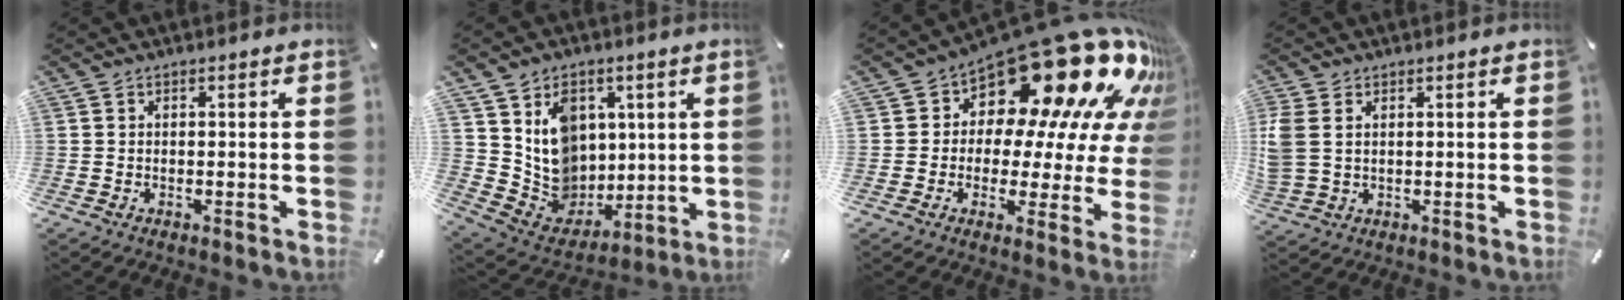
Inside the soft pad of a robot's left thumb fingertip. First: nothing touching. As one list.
[{"total": 13.7, "force": [3.0, 12.4, 5.1], "torque": [-0.098, -0.022, 0.075]}, {"total": 25.3, "force": [15.6, 11.8, 16.1], "torque": [-0.201, -0.137, 0.271]}, {"total": 5.0, "force": [1.3, 3.6, 3.2], "torque": [-0.085, 0.000, 0.024]}]